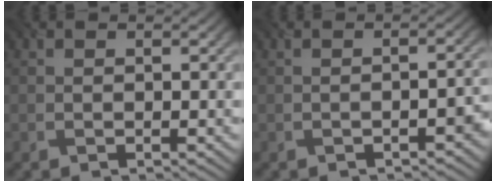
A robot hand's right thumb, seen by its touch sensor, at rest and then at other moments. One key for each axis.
{"total": 2.3, "fx": -1.3, "fy": 0.6, "fz": 1.7, "tx": -0.023, "ty": 0.006, "tz": -0.017}